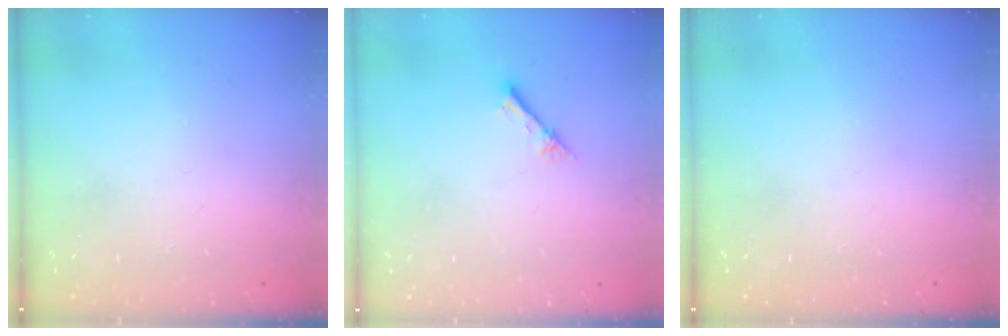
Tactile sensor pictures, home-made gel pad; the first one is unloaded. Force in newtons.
{"total": 2.1, "press": 2.1, "slide": 0.2}
{"total": 0.0}